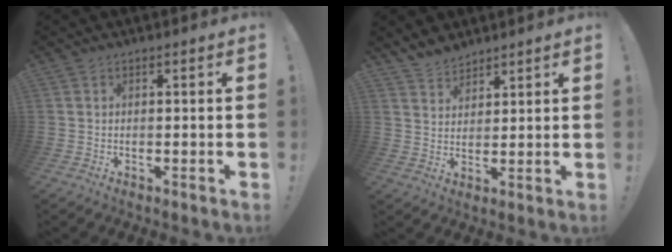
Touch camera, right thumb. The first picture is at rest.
{"total": 5.8, "force": [5.2, 2.4, 0.9], "torque": [-0.020, -0.034, 0.100]}